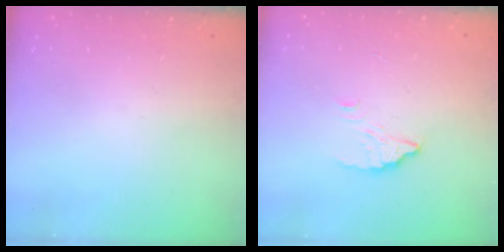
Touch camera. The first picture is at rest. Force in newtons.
{"total": 3.0, "press": 3.0, "slide": 0.1}